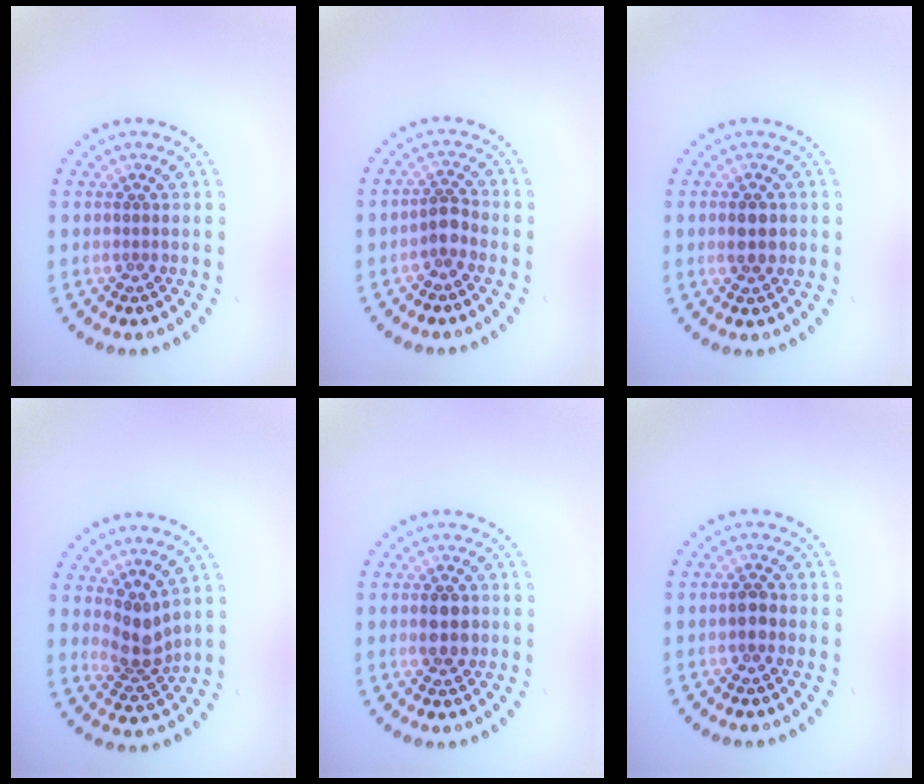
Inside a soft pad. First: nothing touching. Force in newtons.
{"total": 1.8, "press": 1.5, "slide": 1.0}
{"total": 2.4, "press": 2.4, "slide": 0.1}
{"total": 2.9, "press": 2.3, "slide": 1.8}
{"total": 2.6, "press": 2.6, "slide": 0.0}
{"total": 1.4, "press": 1.4, "slide": 0.2}